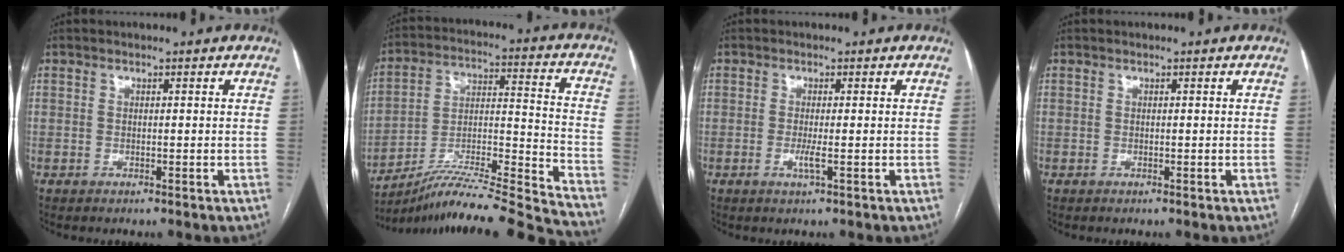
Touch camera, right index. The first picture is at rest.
{"total": 26.0, "force": [-23.6, -1.4, 10.8], "torque": [-0.132, -0.008, -0.365]}
{"total": 1.5, "force": [-0.4, -0.1, 1.5], "torque": [-0.030, -0.003, -0.008]}
{"total": 0.0}